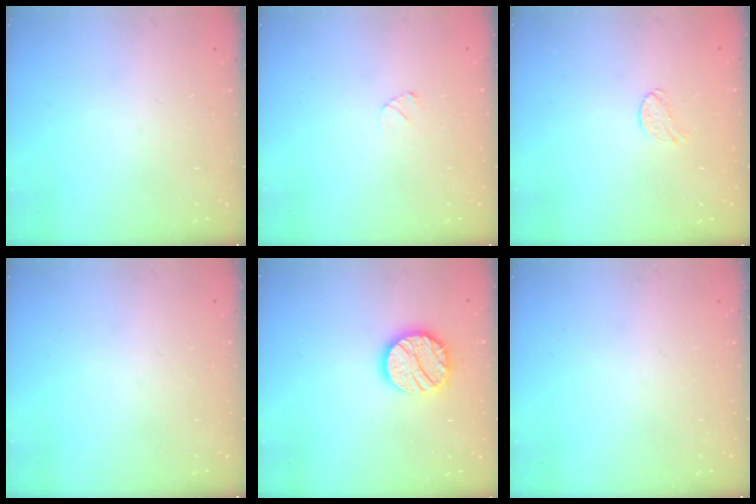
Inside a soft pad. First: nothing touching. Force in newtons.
{"total": 2.6, "press": 2.6, "slide": 0.3}
{"total": 6.7, "press": 6.7, "slide": 0.5}
{"total": 0.0}
{"total": 15.5, "press": 15.5, "slide": 1.2}
{"total": 0.0}